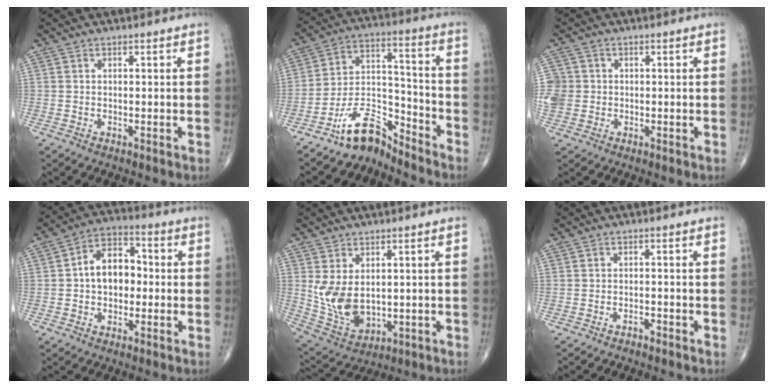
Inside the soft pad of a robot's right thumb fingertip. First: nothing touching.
{"total": 9.7, "force": [-8.5, 3.5, 3.0], "torque": [-0.038, 0.099, -0.168]}
{"total": 5.9, "force": [0.1, 5.7, 1.7], "torque": [-0.036, 0.016, 0.006]}
{"total": 10.0, "force": [-0.1, 6.9, 7.3], "torque": [-0.091, 0.027, -0.014]}
{"total": 9.6, "force": [1.0, 6.2, 7.3], "torque": [-0.131, -0.014, 0.041]}
{"total": 1.1, "force": [-1.0, 0.3, 0.4], "torque": [-0.006, 0.008, -0.018]}